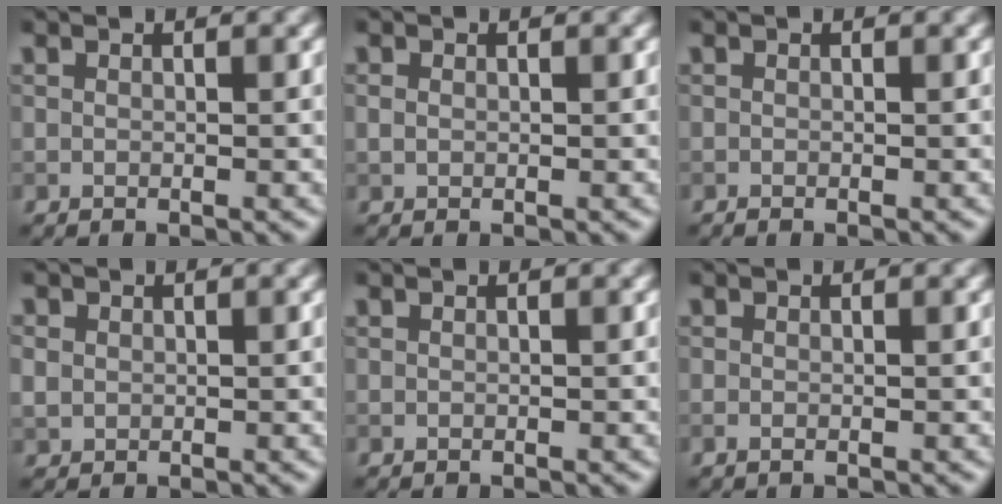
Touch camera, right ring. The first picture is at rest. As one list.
[{"total": 0.7, "force": [0.0, 0.6, 0.4], "torque": [-0.008, -0.001, 0.000]}, {"total": 0.0}, {"total": 1.4, "force": [0.2, 1.3, 0.4], "torque": [-0.006, -0.002, 0.005]}, {"total": 0.0}, {"total": 0.6, "force": [-0.3, 0.3, 0.4], "torque": [-0.010, -0.002, -0.004]}]